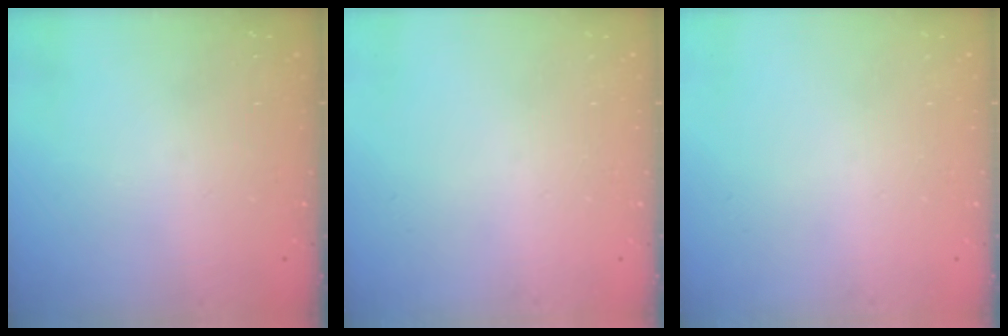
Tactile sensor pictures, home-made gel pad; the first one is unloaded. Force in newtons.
{"total": 0.0}
{"total": 0.0}